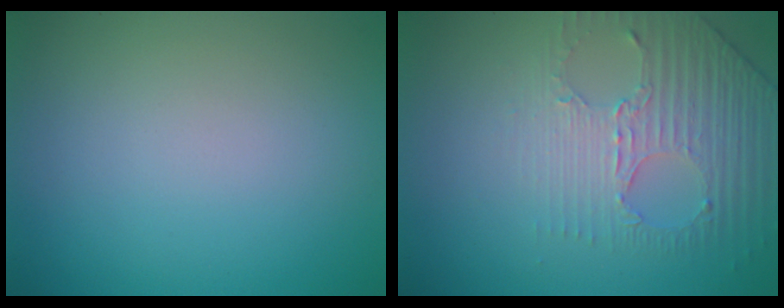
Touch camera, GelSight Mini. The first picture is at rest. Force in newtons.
{"total": 4.4, "press": 3.1, "slide": 3.1}